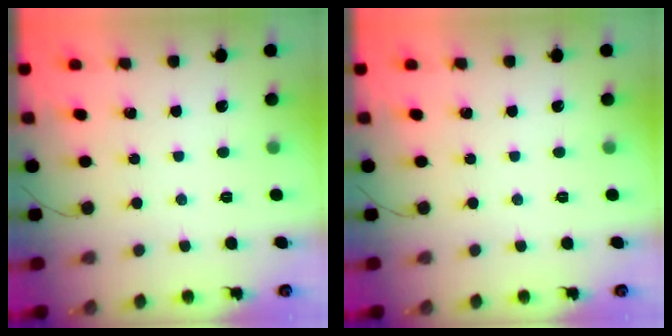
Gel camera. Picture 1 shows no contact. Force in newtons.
{"total": 0.0}